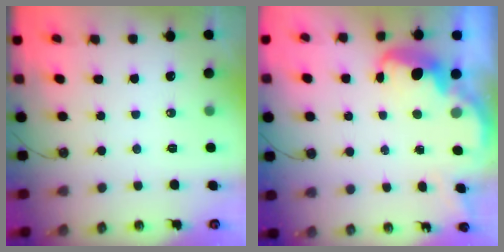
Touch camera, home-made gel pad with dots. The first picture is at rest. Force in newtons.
{"total": 3.3, "press": 3.2, "slide": 0.5}